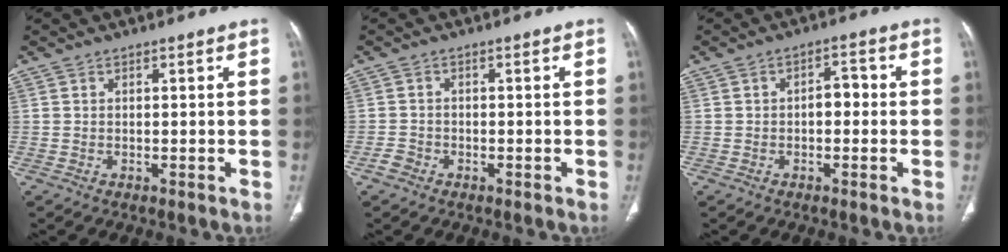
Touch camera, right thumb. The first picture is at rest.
{"total": 1.7, "force": [-1.1, 1.3, 0.3], "torque": [-0.009, 0.007, -0.024]}
{"total": 3.5, "force": [-0.4, 2.2, 2.7], "torque": [-0.026, 0.016, -0.013]}